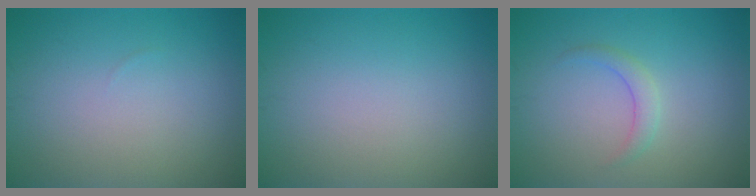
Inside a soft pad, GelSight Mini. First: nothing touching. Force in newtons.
{"total": 0.0}
{"total": 1.5, "press": 1.5, "slide": 0.0}